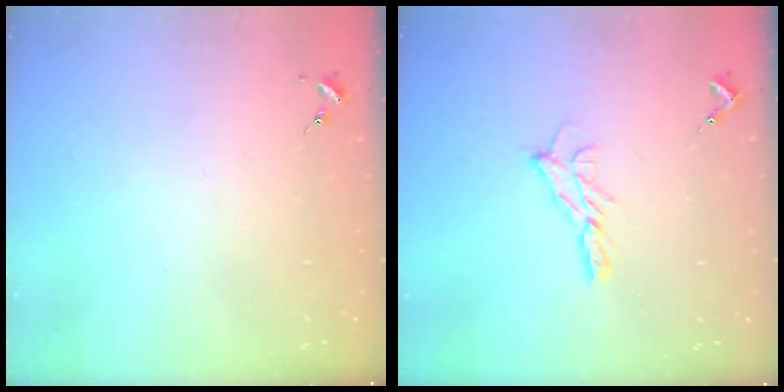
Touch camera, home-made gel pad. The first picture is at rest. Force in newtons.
{"total": 7.9, "press": 7.9, "slide": 0.4}